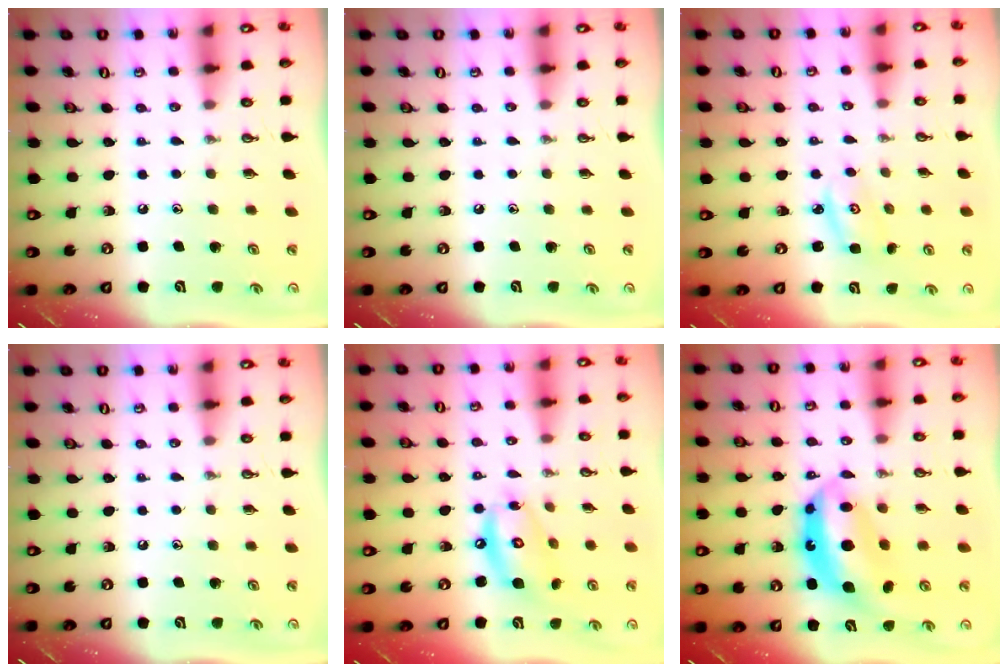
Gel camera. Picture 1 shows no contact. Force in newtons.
{"total": 0.0}
{"total": 2.9, "press": 2.9, "slide": 0.2}
{"total": 0.0}
{"total": 12.3, "press": 12.3, "slide": 1.1}
{"total": 12.3, "press": 12.2, "slide": 1.0}